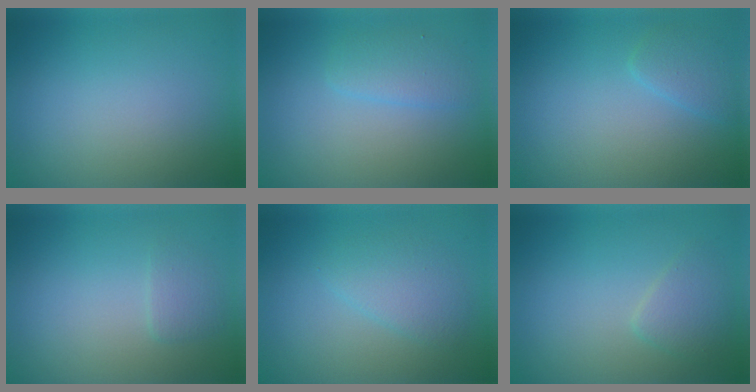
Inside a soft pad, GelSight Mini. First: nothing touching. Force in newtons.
{"total": 1.9, "press": 1.9, "slide": 0.1}
{"total": 1.6, "press": 1.6, "slide": 0.2}
{"total": 1.2, "press": 1.1, "slide": 0.3}
{"total": 2.3, "press": 2.3, "slide": 0.1}
{"total": 2.0, "press": 2.0, "slide": 0.1}